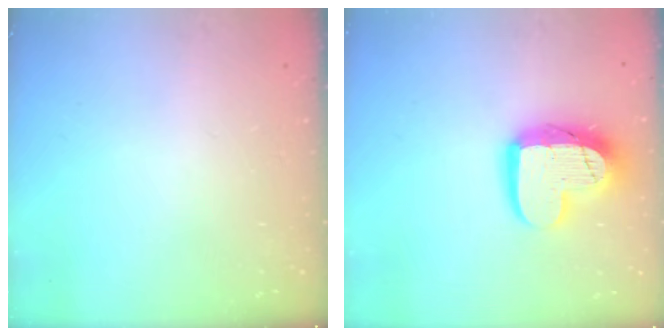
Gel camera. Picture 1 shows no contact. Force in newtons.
{"total": 15.1, "press": 15.1, "slide": 1.3}